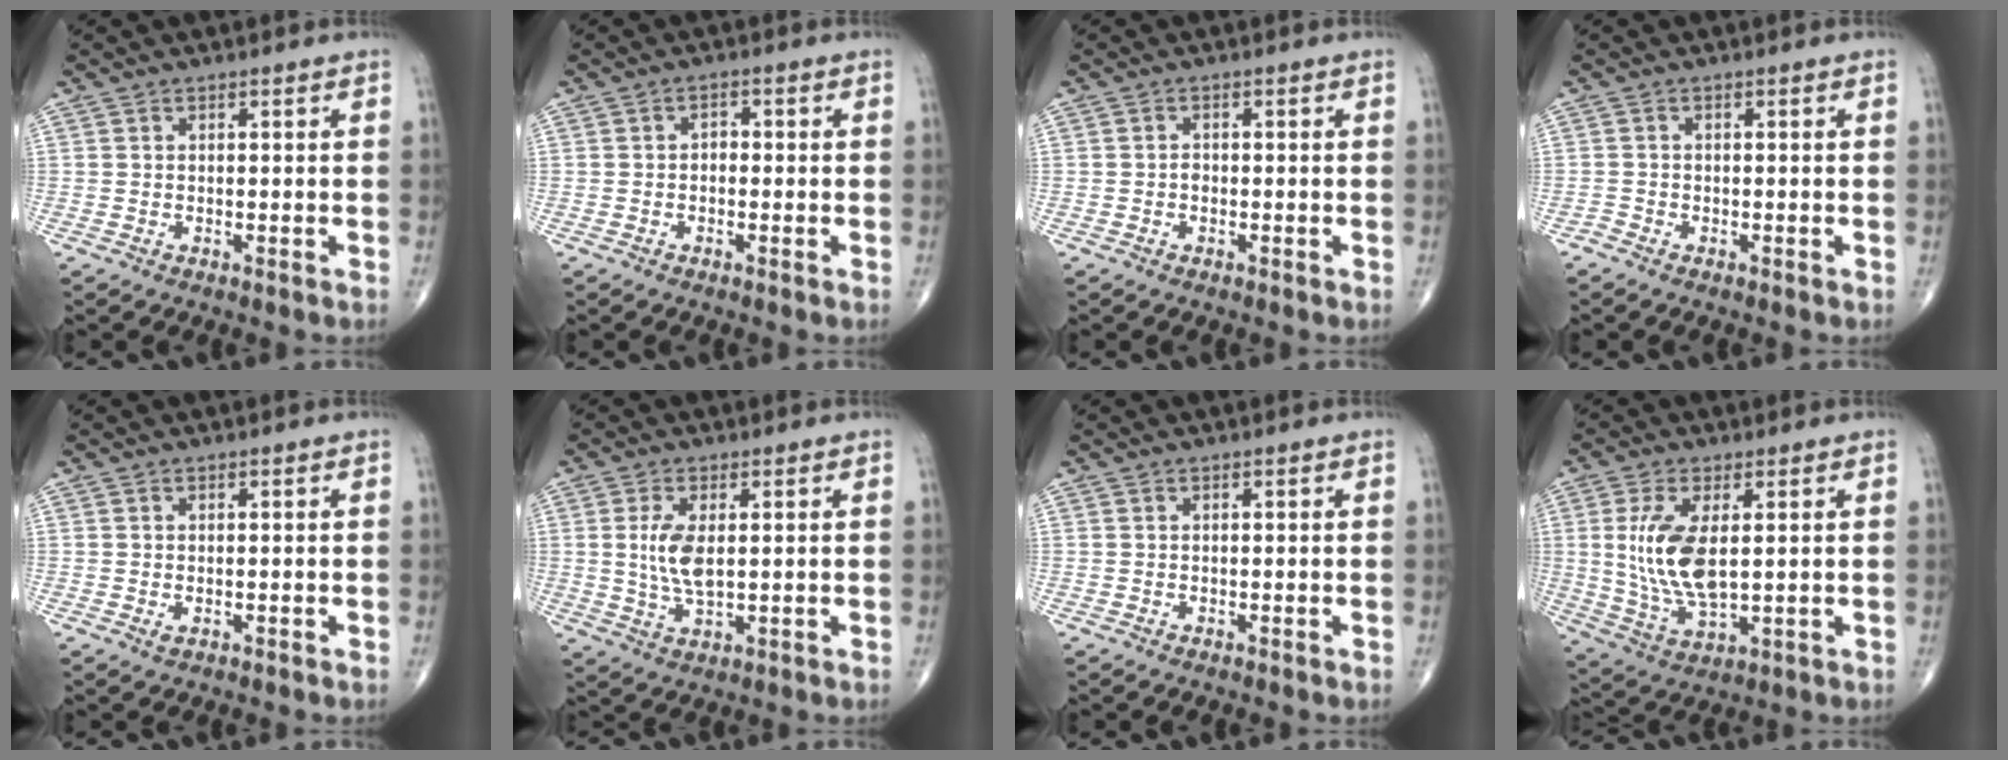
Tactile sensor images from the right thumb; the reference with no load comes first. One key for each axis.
{"total": 1.7, "fx": -0.3, "fy": 1.2, "fz": 1.1, "tx": -0.006, "ty": 0.008, "tz": -0.010}
{"total": 1.0, "fx": -0.3, "fy": 0.7, "fz": 0.6, "tx": -0.006, "ty": 0.003, "tz": -0.009}
{"total": 0.8, "fx": -0.8, "fy": 0.3, "fz": 0.0, "tx": -0.003, "ty": -0.002, "tz": -0.021}
{"total": 0.8, "fx": -0.2, "fy": 0.4, "fz": 0.7, "tx": -0.011, "ty": -0.002, "tz": -0.001}
{"total": 6.7, "fx": 0.8, "fy": 2.9, "fz": 5.9, "tx": -0.125, "ty": -0.010, "tz": 0.020}
{"total": 0.0}
{"total": 11.9, "fx": 1.6, "fy": 5.3, "fz": 10.5, "tx": -0.219, "ty": -0.016, "tz": 0.042}